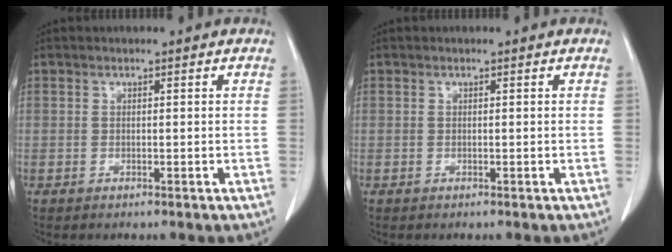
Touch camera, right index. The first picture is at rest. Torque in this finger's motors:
{"motor_torque": [0.00, 0.00, 0.02, 0.00]}